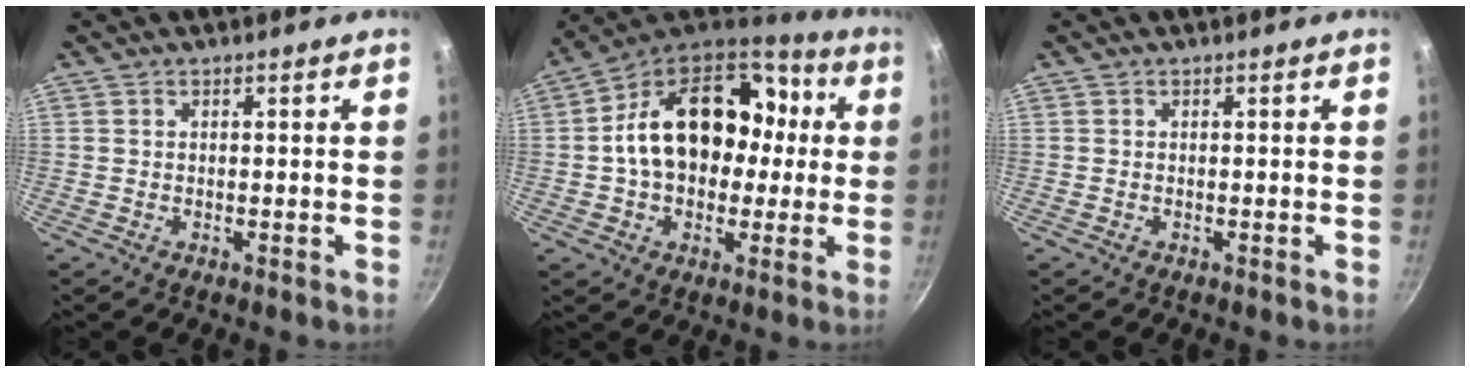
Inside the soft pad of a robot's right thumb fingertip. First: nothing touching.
{"total": 21.8, "force": [1.2, 14.9, 15.8], "torque": [-0.225, 0.040, 0.016]}
{"total": 0.0}